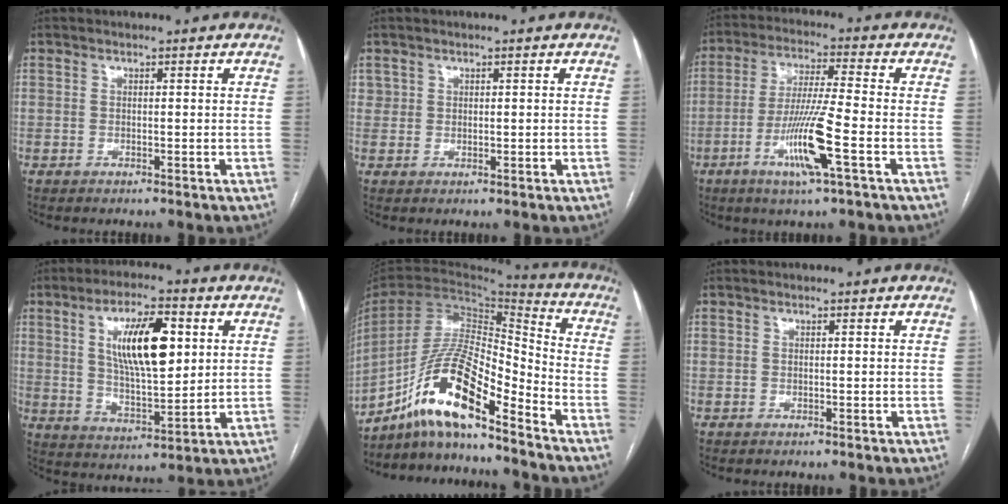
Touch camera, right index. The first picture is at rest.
{"total": 1.4, "force": [0.6, 1.2, 0.2], "torque": [0.009, 0.001, 0.006]}
{"total": 10.9, "force": [-4.2, -0.3, 10.1], "torque": [-0.199, -0.013, -0.081]}
{"total": 12.9, "force": [3.8, 3.9, 11.7], "torque": [-0.213, 0.008, 0.068]}
{"total": 15.5, "force": [-10.8, 2.5, 10.8], "torque": [-0.207, 0.018, -0.193]}
{"total": 0.0}